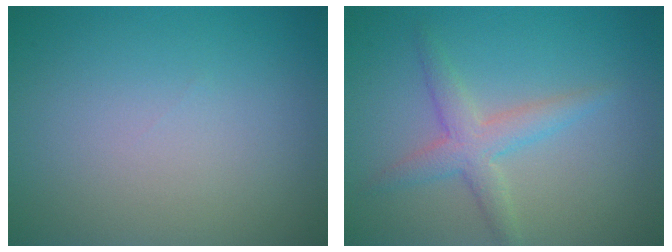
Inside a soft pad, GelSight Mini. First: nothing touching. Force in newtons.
{"total": 2.9, "press": 2.9, "slide": 0.1}